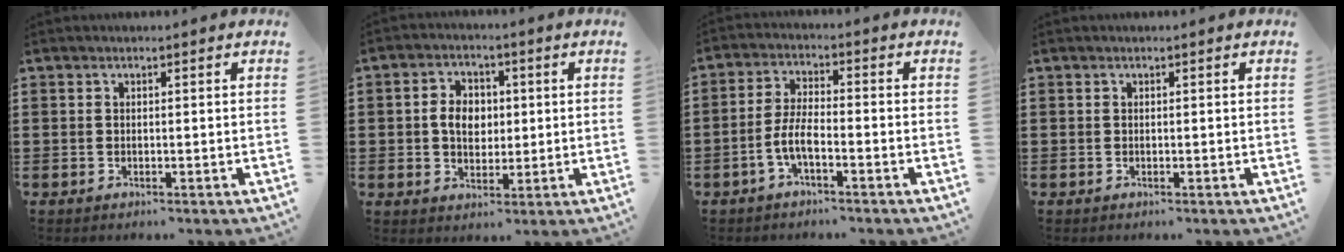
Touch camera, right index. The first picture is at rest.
{"total": 5.0, "force": [0.2, 4.0, 3.1], "torque": [-0.063, 0.012, -0.003]}
{"total": 5.0, "force": [-2.4, 1.2, 4.2], "torque": [-0.100, -0.003, -0.052]}
{"total": 0.0}